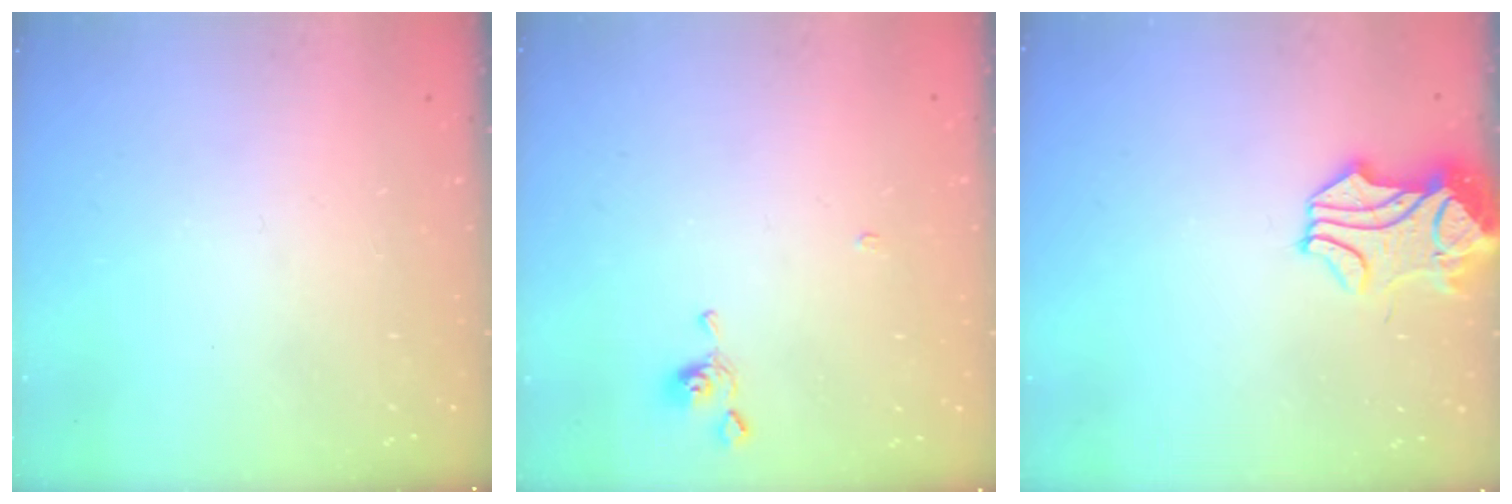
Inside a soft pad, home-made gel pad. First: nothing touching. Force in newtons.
{"total": 2.2, "press": 2.2, "slide": 0.3}
{"total": 1.8, "press": 1.2, "slide": 1.4}